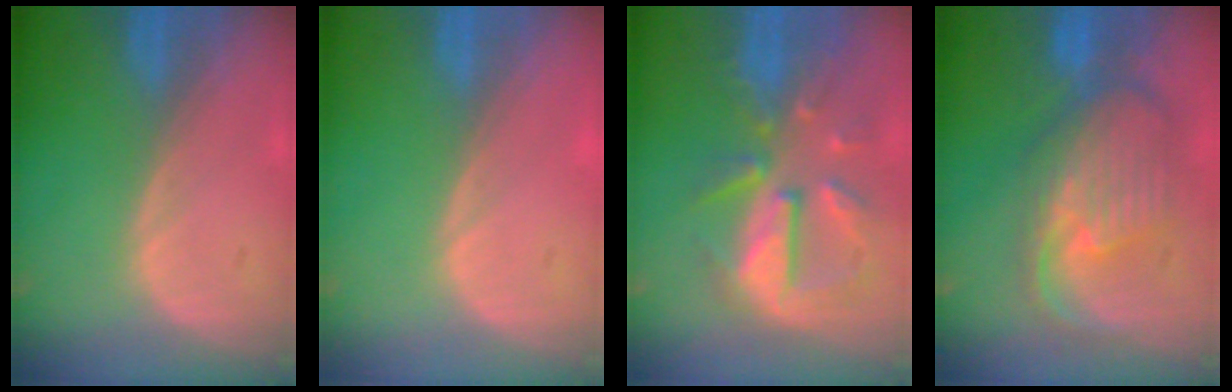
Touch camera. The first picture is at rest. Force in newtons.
{"total": 0.0}
{"total": 10.2, "press": 9.3, "slide": 4.2}
{"total": 10.8, "press": 9.6, "slide": 5.0}